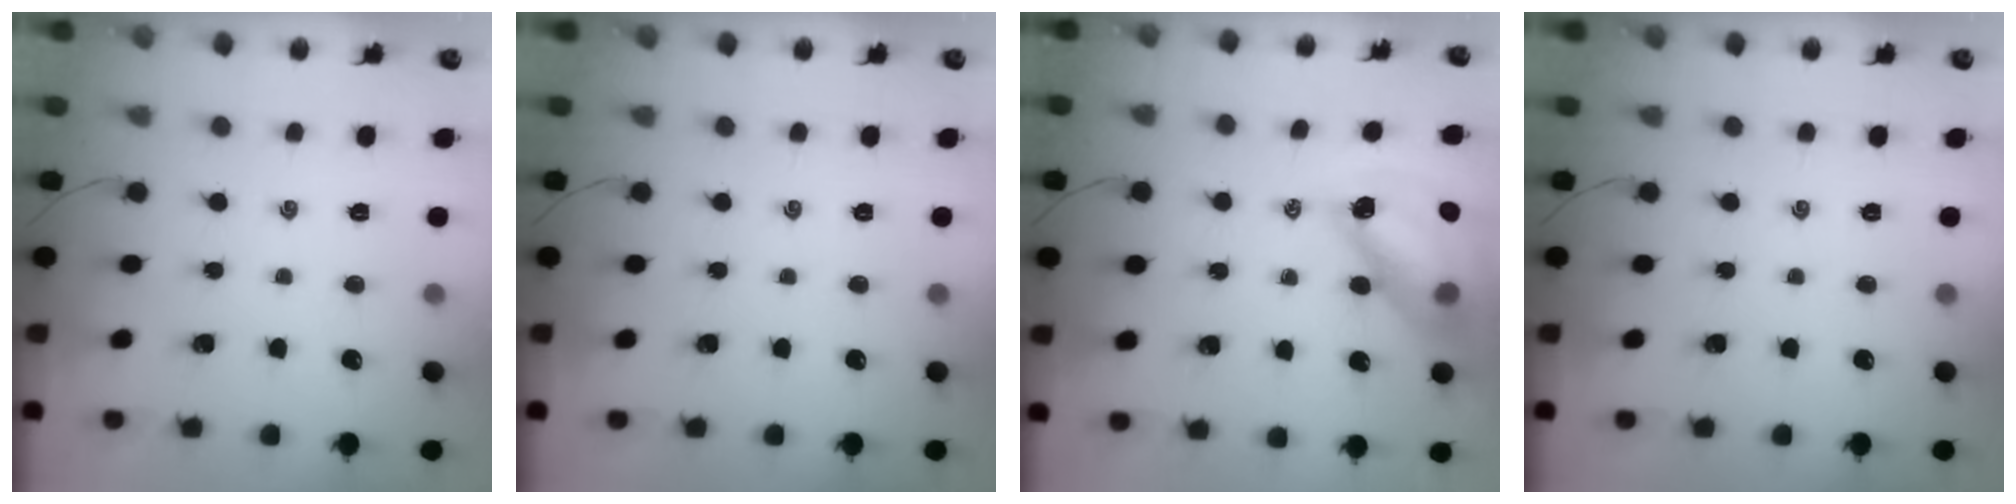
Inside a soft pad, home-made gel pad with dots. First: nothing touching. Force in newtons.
{"total": 0.0}
{"total": 14.2, "press": 13.6, "slide": 3.9}
{"total": 0.0}